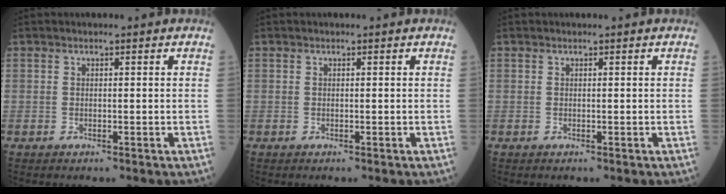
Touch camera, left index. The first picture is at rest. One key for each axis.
{"total": 0.0}
{"total": 0.0}